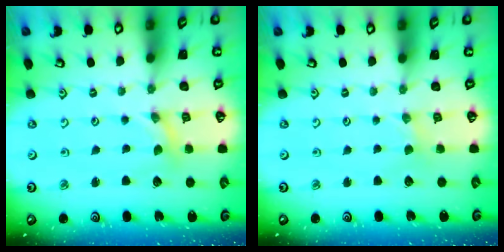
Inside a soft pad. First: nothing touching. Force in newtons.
{"total": 0.0}